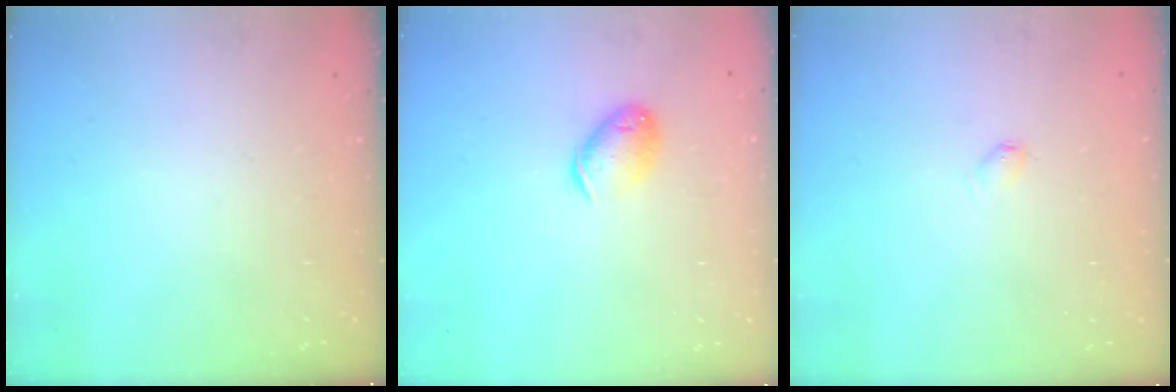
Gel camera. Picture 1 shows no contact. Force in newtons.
{"total": 9.7, "press": 9.6, "slide": 1.2}
{"total": 2.7, "press": 2.7, "slide": 0.4}